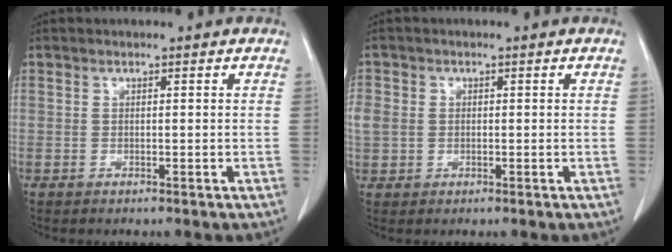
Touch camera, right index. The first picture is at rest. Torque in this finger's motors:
{"motor_torque": [0.67, 0.02, 0.26, 0.10]}